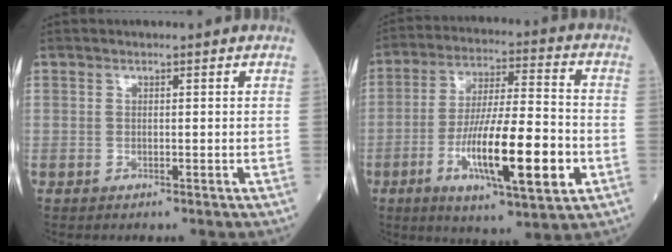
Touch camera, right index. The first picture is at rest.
{"total": 17.7, "force": [-5.3, 3.2, 16.6], "torque": [-0.301, -0.010, -0.083]}